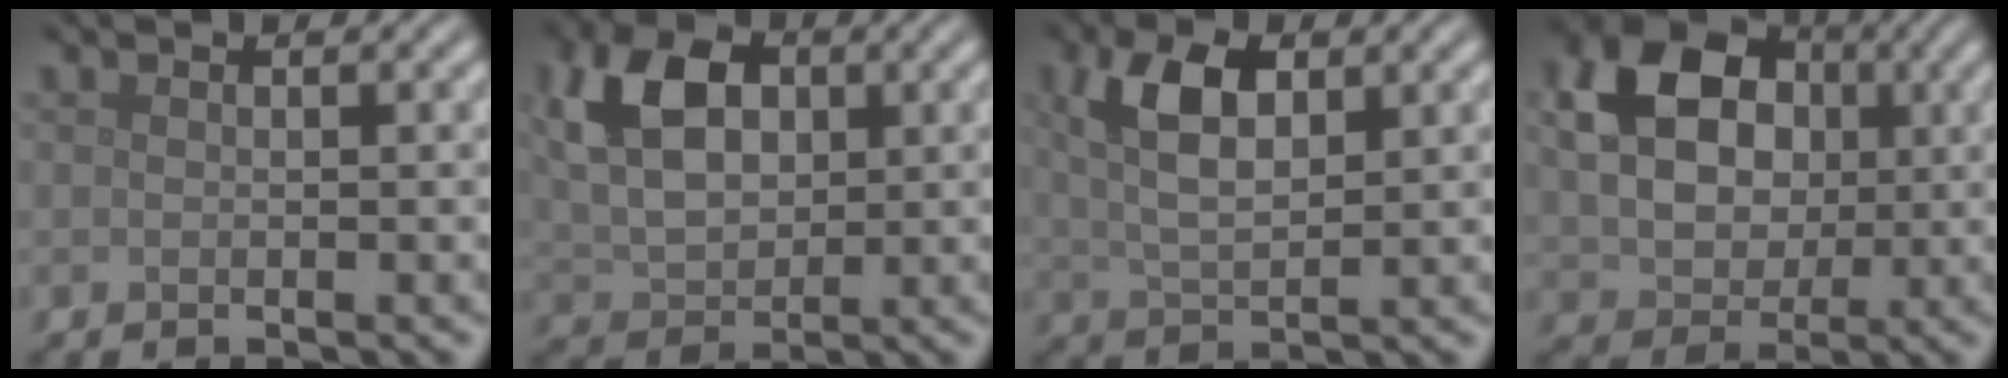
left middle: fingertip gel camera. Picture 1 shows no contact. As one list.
[{"total": 8.1, "force": [2.3, 5.3, 5.7], "torque": [-0.123, 0.015, 0.036]}, {"total": 5.5, "force": [2.0, 2.8, 4.3], "torque": [-0.093, 0.006, 0.038]}, {"total": 11.1, "force": [2.4, 8.6, 6.6], "torque": [-0.129, 0.037, 0.036]}]